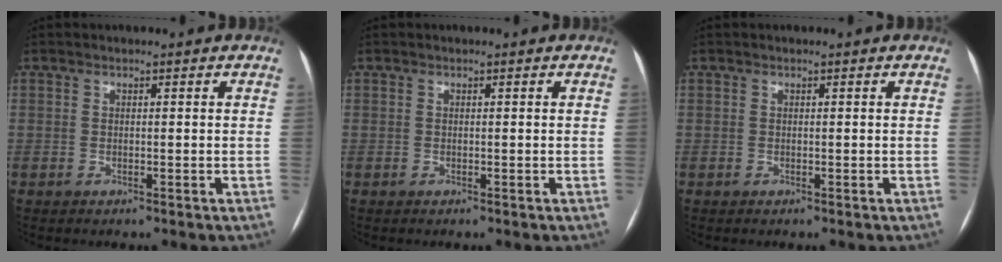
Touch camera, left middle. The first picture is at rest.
{"total": 0.0}
{"total": 0.0}